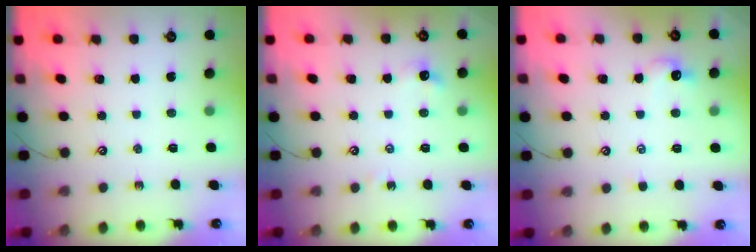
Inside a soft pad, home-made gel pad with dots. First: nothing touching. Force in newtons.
{"total": 4.8, "press": 4.7, "slide": 0.8}
{"total": 0.8, "press": 0.6, "slide": 0.6}